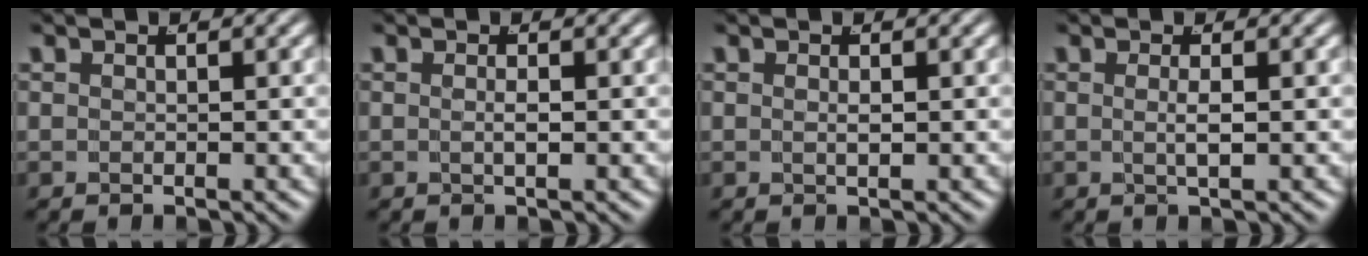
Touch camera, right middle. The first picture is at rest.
{"total": 0.9, "force": [-0.2, -0.3, 0.8], "torque": [-0.015, -0.007, 0.000]}
{"total": 0.7, "force": [0.0, -0.3, 0.6], "torque": [-0.013, -0.009, 0.006]}
{"total": 1.3, "force": [-0.1, -0.5, 1.2], "torque": [-0.024, -0.008, 0.002]}